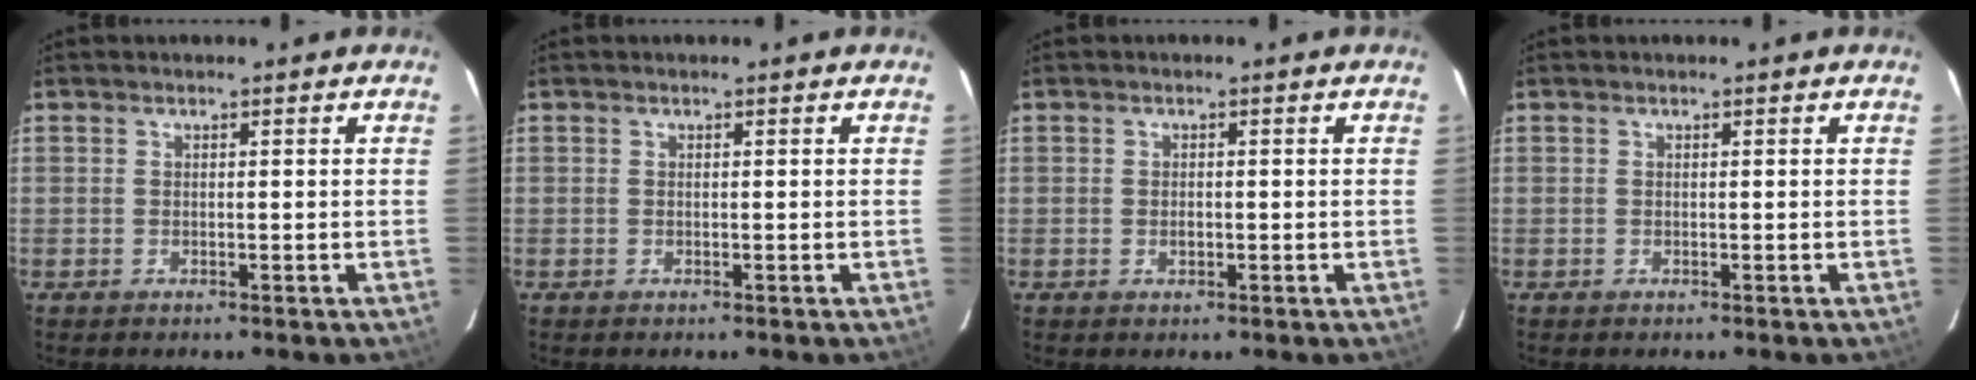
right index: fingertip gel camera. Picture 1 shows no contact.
{"total": 0.0}
{"total": 1.1, "force": [-0.2, 0.9, 0.7], "torque": [-0.009, 0.001, -0.003]}
{"total": 0.0}